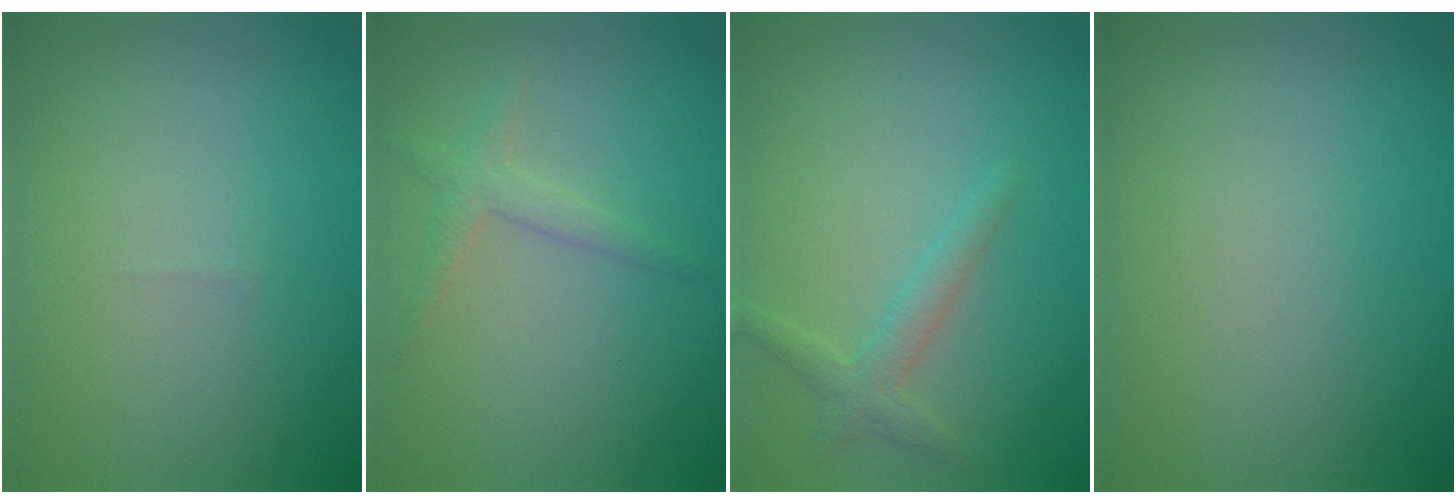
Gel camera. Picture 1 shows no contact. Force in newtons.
{"total": 1.7, "press": 1.6, "slide": 0.1}
{"total": 1.9, "press": 1.9, "slide": 0.1}
{"total": 0.0}